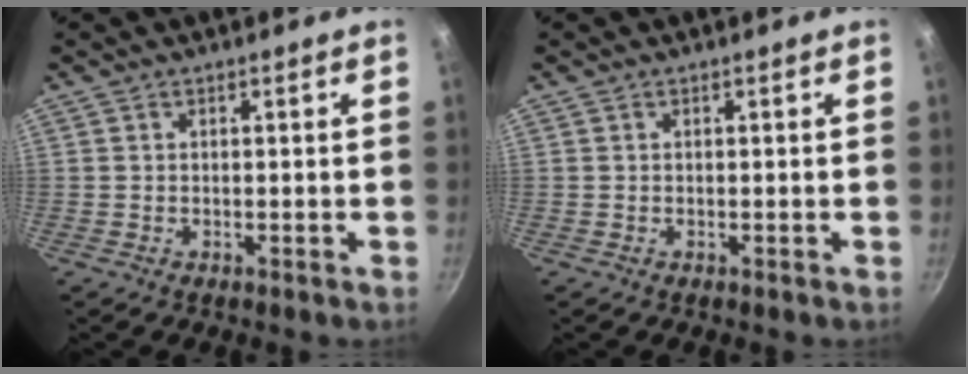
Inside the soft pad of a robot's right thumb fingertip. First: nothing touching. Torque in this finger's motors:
{"motor_torque": [-0.04, 0.25, 0.35, -0.02, -0.01]}